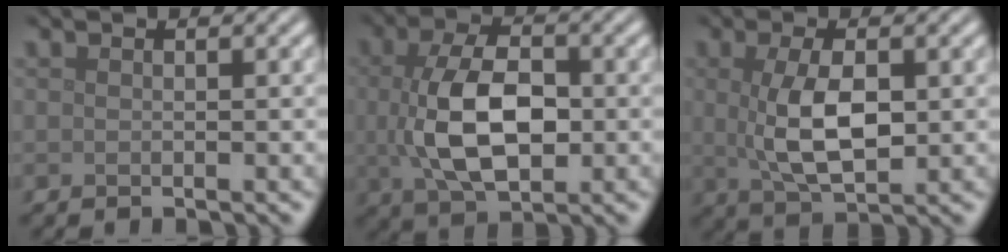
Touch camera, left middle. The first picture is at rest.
{"total": 7.8, "force": [-0.1, 4.3, 6.4], "torque": [-0.142, -0.005, -0.001]}
{"total": 5.5, "force": [0.4, 2.4, 4.9], "torque": [-0.106, -0.003, 0.013]}